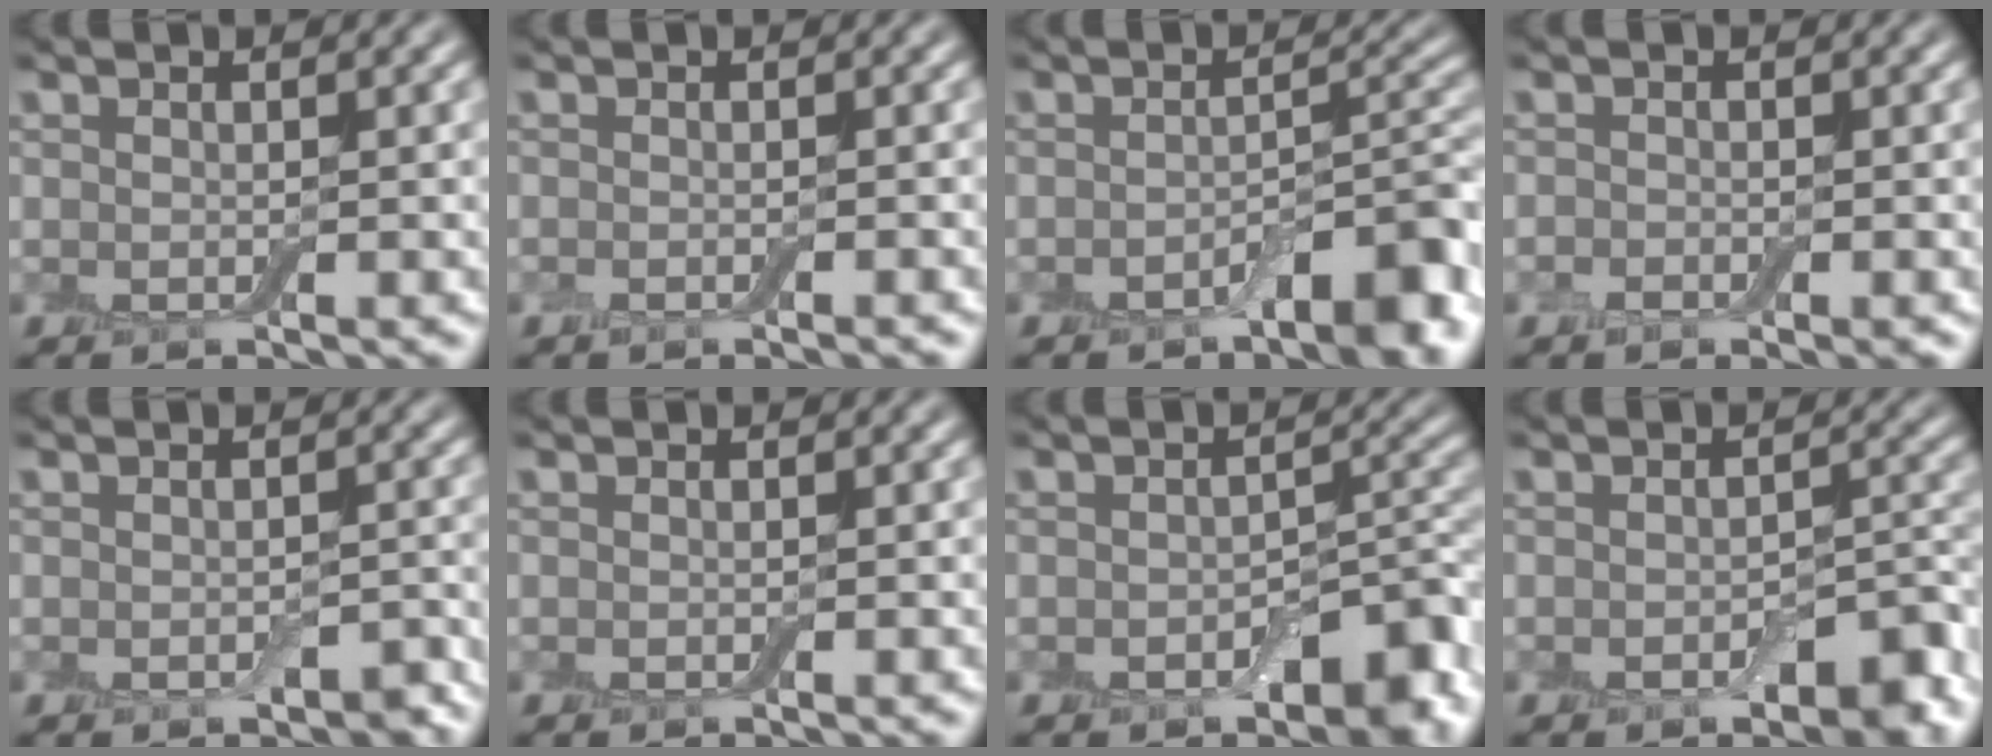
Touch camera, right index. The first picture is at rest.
{"total": 1.0, "force": [-0.8, 0.2, 0.5], "torque": [-0.007, -0.003, -0.012]}
{"total": 4.3, "force": [-2.4, 1.5, 3.2], "torque": [-0.043, 0.009, -0.040]}
{"total": 1.3, "force": [-0.8, 0.7, 0.7], "torque": [-0.011, -0.003, -0.015]}
{"total": 1.9, "force": [-0.9, 1.2, 1.2], "torque": [-0.019, -0.008, -0.009]}
{"total": 0.0}
{"total": 5.5, "force": [-2.3, 3.1, 3.8], "torque": [-0.041, -0.003, -0.036]}
{"total": 4.0, "force": [-1.9, 2.0, 2.9], "torque": [-0.037, -0.002, -0.025]}